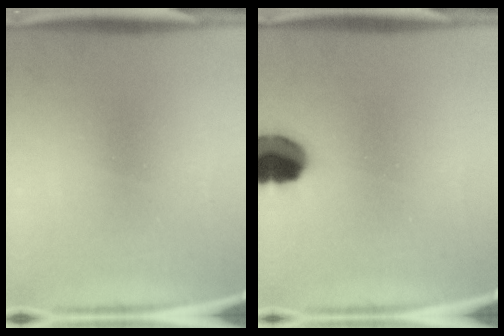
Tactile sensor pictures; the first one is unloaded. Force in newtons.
{"total": 9.2}